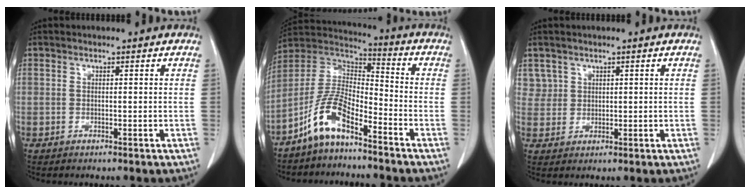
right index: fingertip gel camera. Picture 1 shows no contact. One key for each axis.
{"total": 10.6, "fx": -6.9, "fy": 3.4, "fz": 7.2, "tx": -0.163, "ty": 0.013, "tz": -0.139}
{"total": 3.3, "fx": 1.9, "fy": 2.6, "fz": -0.2, "tx": 0.019, "ty": 0.001, "tz": 0.034}